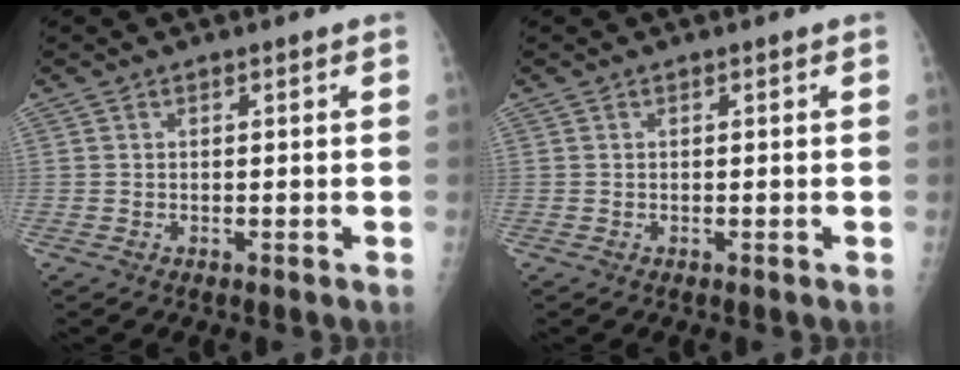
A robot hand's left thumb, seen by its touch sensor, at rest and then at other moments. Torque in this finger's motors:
{"motor_torque": [-0.01, 0.01, 0.00, 0.01, 0.00]}